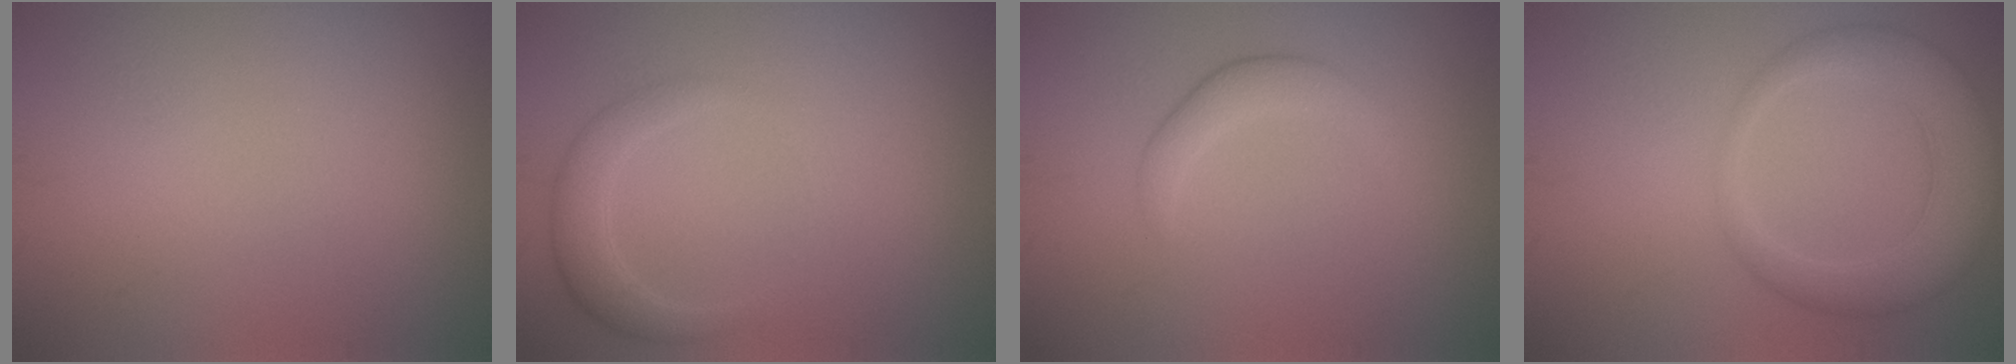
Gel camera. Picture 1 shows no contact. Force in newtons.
{"total": 2.2, "press": 2.2, "slide": 0.2}
{"total": 2.3, "press": 2.3, "slide": 0.1}
{"total": 5.1, "press": 5.1, "slide": 0.3}